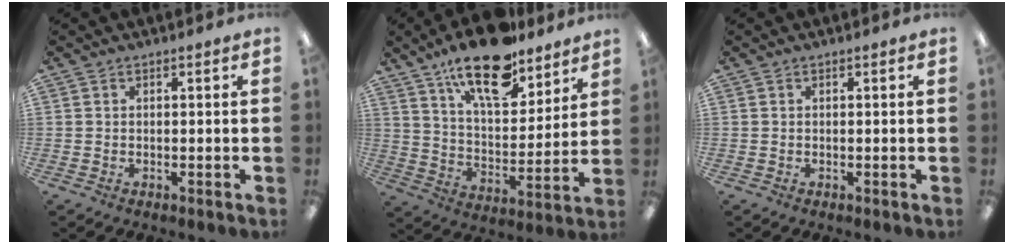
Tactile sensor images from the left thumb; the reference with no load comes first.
{"total": 19.2, "force": [14.3, 7.4, 10.4], "torque": [-0.177, -0.079, 0.245]}
{"total": 0.0}